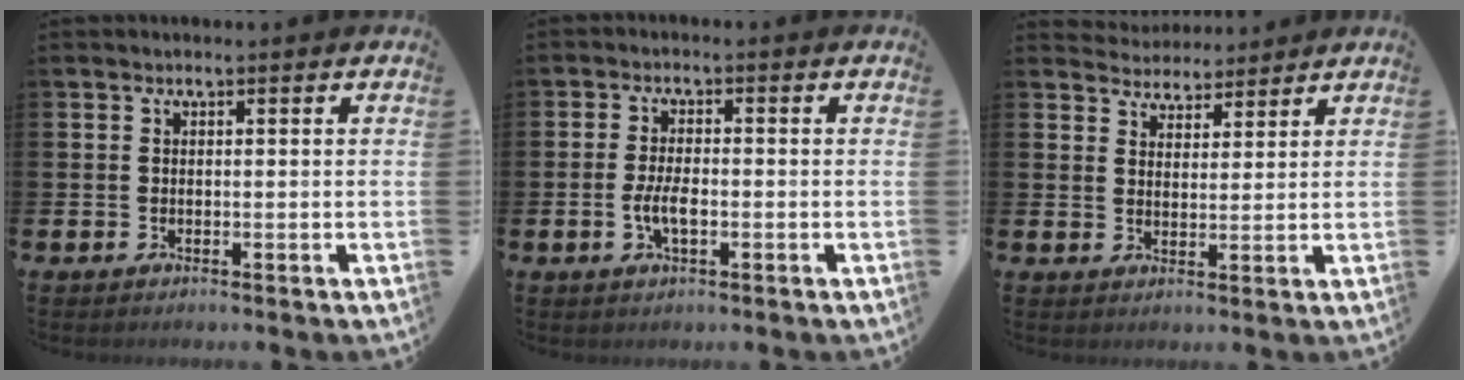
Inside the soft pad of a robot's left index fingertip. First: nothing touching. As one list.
[{"total": 3.5, "force": [-0.8, 1.4, 3.1], "torque": [-0.063, 0.001, -0.017]}, {"total": 4.1, "force": [3.9, 1.1, -0.5], "torque": [-0.004, -0.022, 0.071]}]